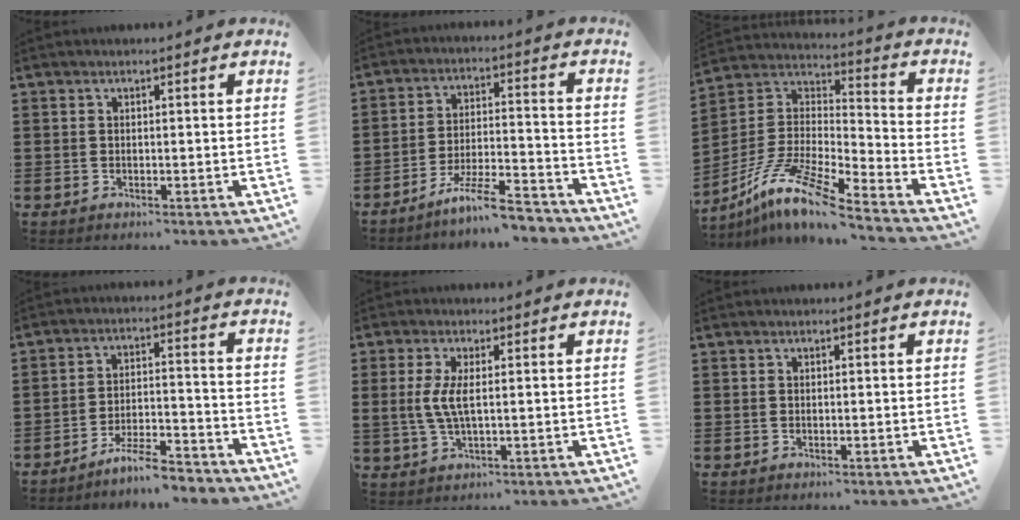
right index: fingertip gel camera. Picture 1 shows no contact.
{"total": 8.5, "force": [-7.1, 0.6, 4.7], "torque": [-0.082, 0.005, -0.131]}
{"total": 11.9, "force": [-9.3, 0.8, 7.4], "torque": [-0.162, -0.003, -0.189]}
{"total": 6.3, "force": [-5.7, 0.5, 2.6], "torque": [-0.049, 0.001, -0.108]}
{"total": 4.5, "force": [0.5, 1.4, 4.3], "torque": [-0.105, -0.005, 0.000]}
{"total": 0.0}